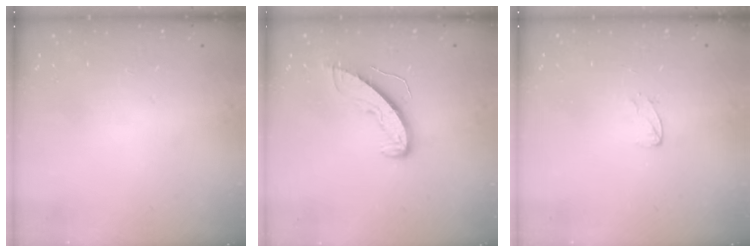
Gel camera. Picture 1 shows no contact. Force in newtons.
{"total": 8.1, "press": 8.0, "slide": 0.6}
{"total": 3.3, "press": 3.3, "slide": 0.3}